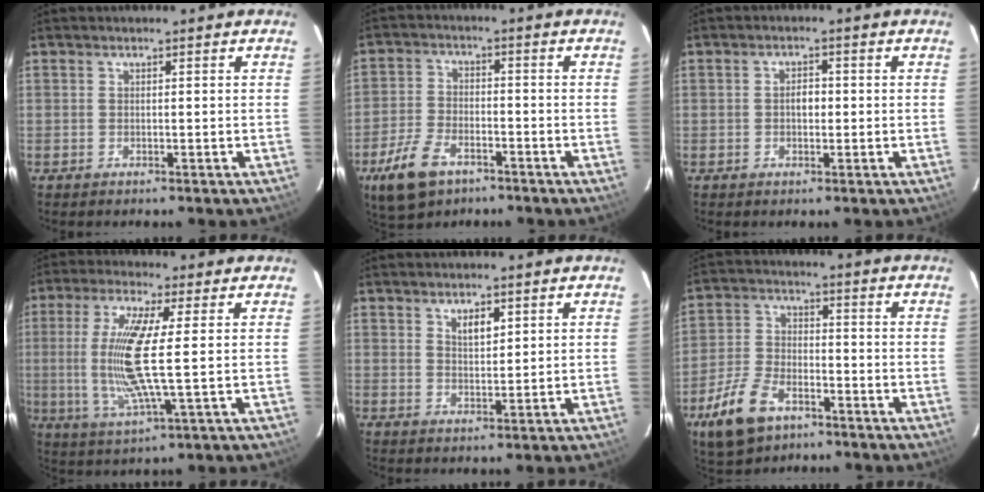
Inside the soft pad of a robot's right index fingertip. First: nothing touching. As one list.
[{"total": 10.2, "force": [-6.3, 5.5, 5.8], "torque": [-0.147, -0.005, -0.118]}, {"total": 2.3, "force": [-0.2, 1.5, 1.7], "torque": [-0.029, 0.008, -0.004]}, {"total": 13.4, "force": [0.7, 1.5, 13.3], "torque": [-0.264, -0.008, 0.014]}, {"total": 3.3, "force": [1.8, 1.5, 2.3], "torque": [-0.036, 0.002, 0.032]}, {"total": 11.6, "force": [-7.1, 6.1, 6.8], "torque": [-0.166, -0.005, -0.134]}]